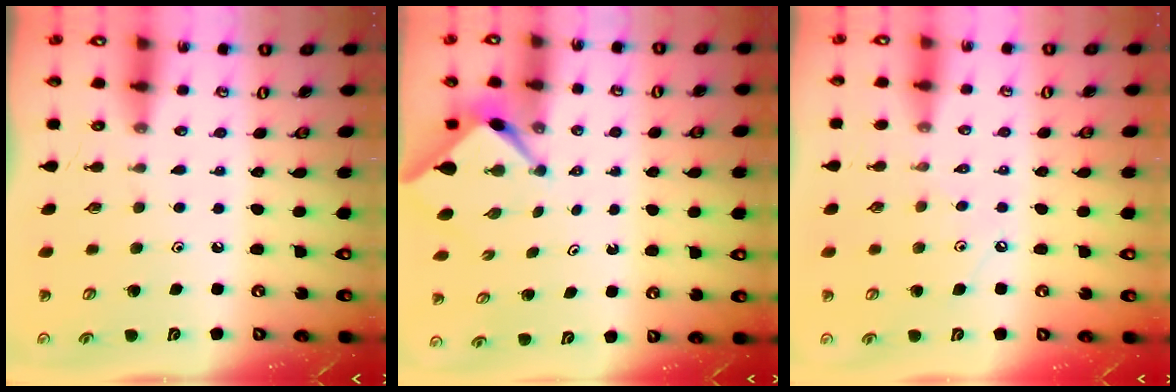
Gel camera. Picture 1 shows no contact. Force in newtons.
{"total": 2.6, "press": 2.5, "slide": 0.3}
{"total": 3.9, "press": 3.9, "slide": 0.6}